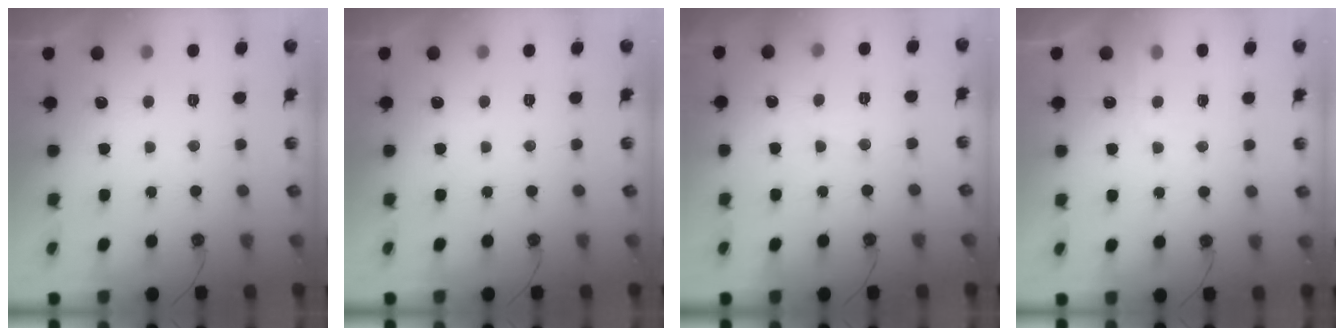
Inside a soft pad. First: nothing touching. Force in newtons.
{"total": 0.0}
{"total": 6.1, "press": 6.0, "slide": 0.4}
{"total": 4.8, "press": 4.8, "slide": 0.3}